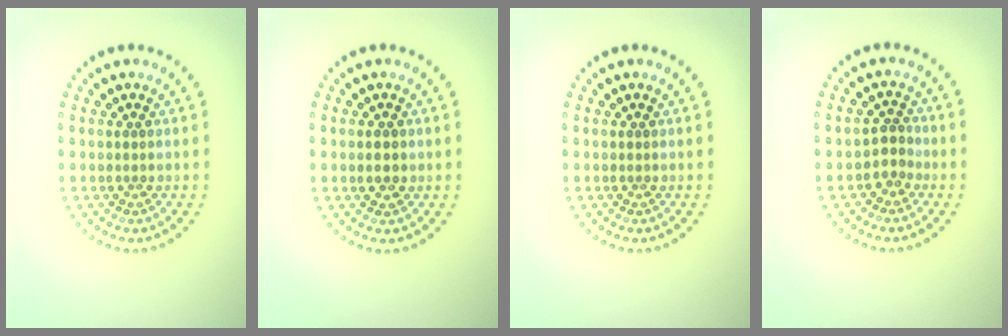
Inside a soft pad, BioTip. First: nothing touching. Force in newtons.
{"total": 1.4, "press": 1.4, "slide": 0.0}
{"total": 0.0}
{"total": 1.6, "press": 1.2, "slide": 1.0}